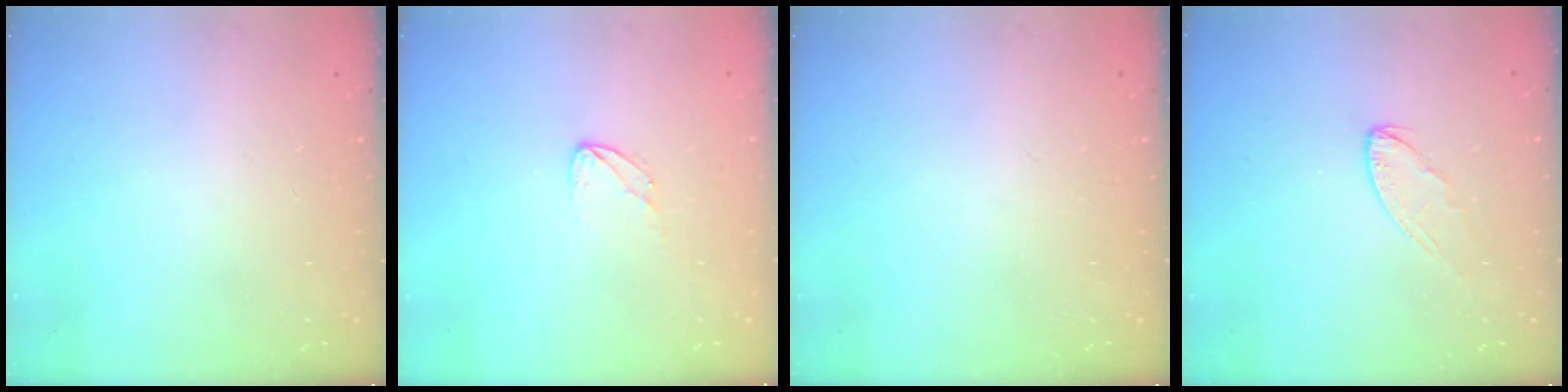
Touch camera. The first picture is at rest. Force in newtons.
{"total": 3.8, "press": 3.8, "slide": 0.3}
{"total": 0.0}
{"total": 3.8, "press": 3.8, "slide": 0.3}